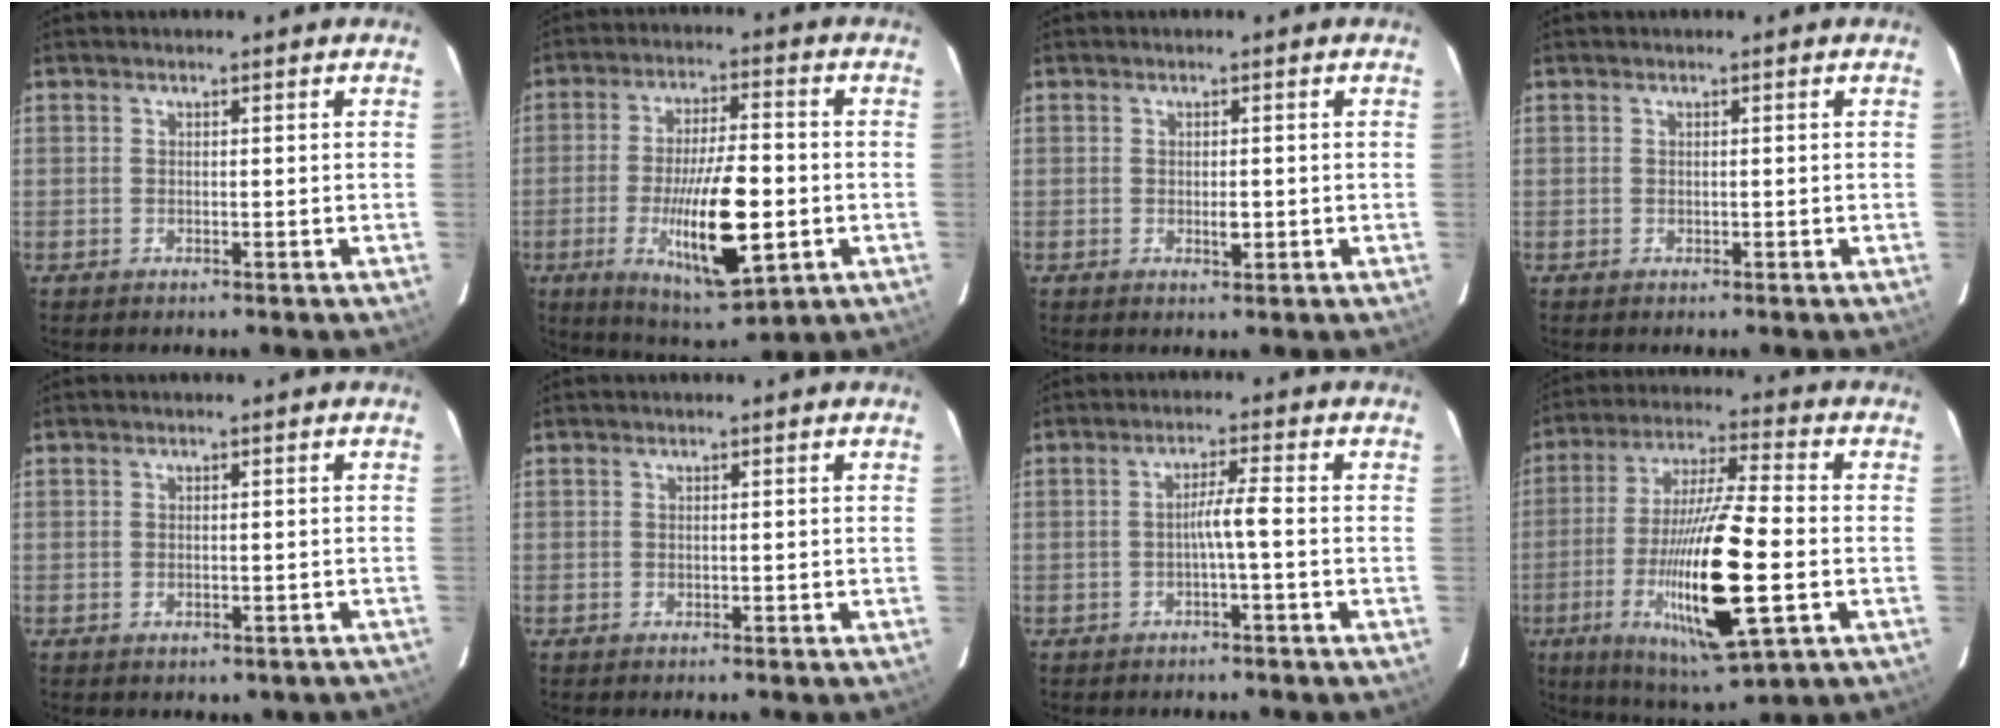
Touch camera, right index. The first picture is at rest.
{"total": 15.1, "force": [-3.7, 3.4, 14.2], "torque": [-0.247, -0.012, -0.052]}
{"total": 1.5, "force": [-0.3, 0.5, 1.4], "torque": [-0.021, -0.001, -0.004]}
{"total": 0.0}
{"total": 2.9, "force": [-2.1, 1.8, 1.1], "torque": [-0.011, 0.006, -0.016]}
{"total": 0.0}
{"total": 3.1, "force": [-0.8, -0.5, 2.9], "torque": [-0.047, 0.005, -0.014]}
{"total": 19.3, "force": [-4.8, 2.0, 18.6], "torque": [-0.360, -0.026, -0.079]}